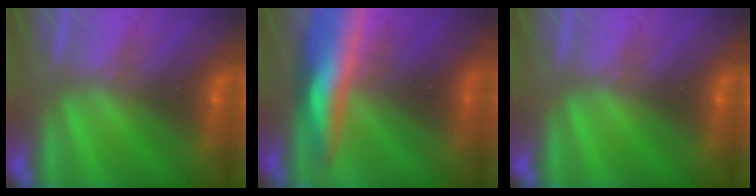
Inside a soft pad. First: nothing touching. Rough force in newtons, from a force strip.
{"total": 7.3}
{"total": 0.0}